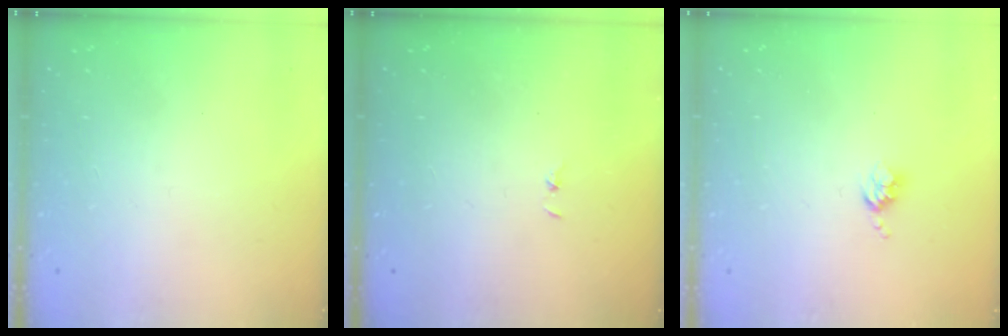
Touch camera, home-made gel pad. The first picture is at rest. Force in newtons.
{"total": 0.7, "press": 0.7, "slide": 0.1}
{"total": 3.6, "press": 3.6, "slide": 0.4}